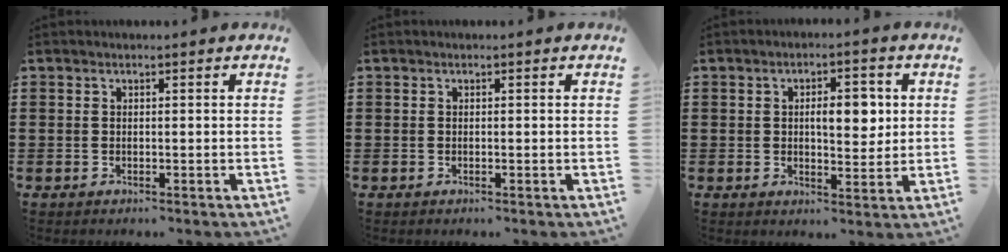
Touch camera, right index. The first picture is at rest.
{"total": 0.0}
{"total": 5.8, "force": [0.8, 2.7, 5.1], "torque": [-0.079, 0.001, 0.004]}